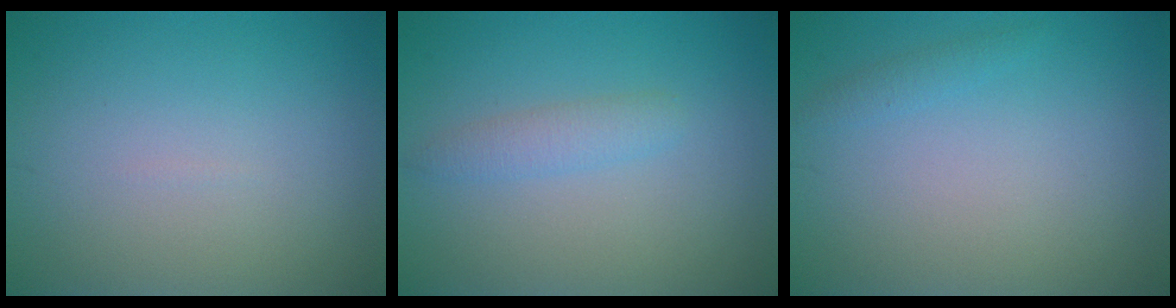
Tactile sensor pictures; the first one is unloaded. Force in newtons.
{"total": 1.7, "press": 1.7, "slide": 0.1}
{"total": 0.8, "press": 0.8, "slide": 0.2}